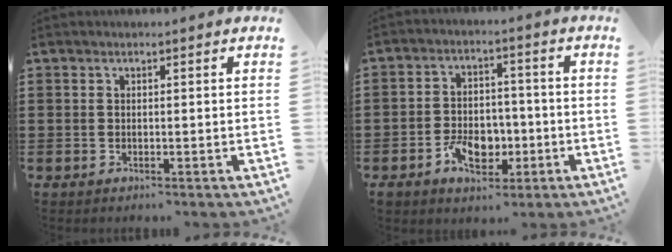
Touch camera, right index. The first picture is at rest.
{"total": 7.2, "force": [-2.8, 4.8, 4.6], "torque": [-0.067, 0.016, -0.044]}